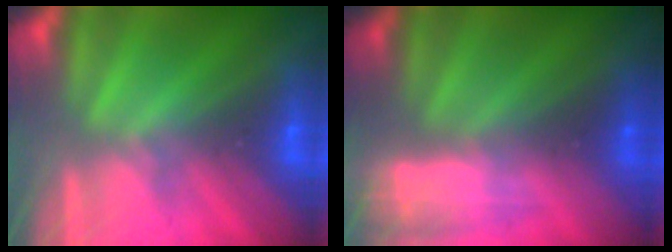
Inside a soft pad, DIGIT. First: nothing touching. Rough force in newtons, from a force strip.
{"total": 2.4}